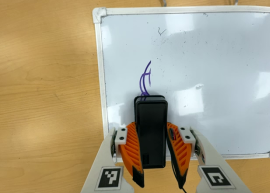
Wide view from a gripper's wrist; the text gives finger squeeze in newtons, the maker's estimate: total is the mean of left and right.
{"total": 7.6, "left": 6.2, "right": 9.0}